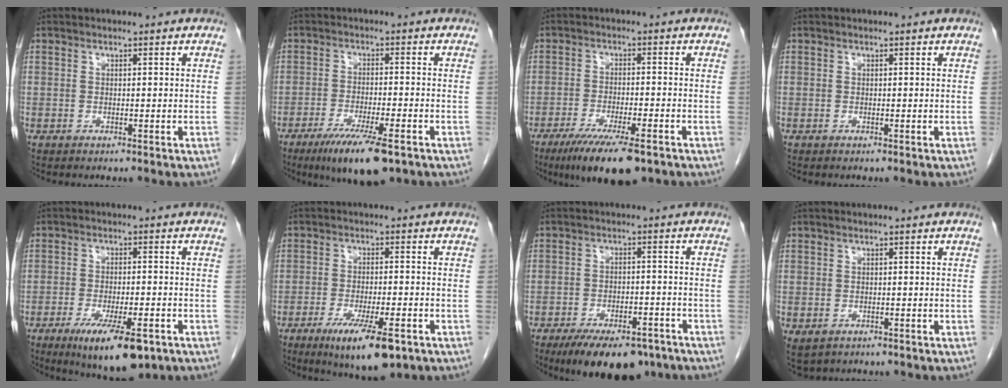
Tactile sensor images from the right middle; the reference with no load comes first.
{"total": 10.2, "force": [-6.6, 1.6, 7.6], "torque": [-0.128, -0.023, -0.104]}
{"total": 11.2, "force": [-7.6, 2.2, 7.9], "torque": [-0.128, -0.023, -0.119]}
{"total": 0.0}
{"total": 11.2, "force": [-6.5, 2.9, 8.7], "torque": [-0.138, -0.020, -0.096]}
{"total": 10.3, "force": [-5.9, 2.1, 8.2], "torque": [-0.134, -0.021, -0.086]}
{"total": 12.8, "force": [-9.5, 5.2, 6.8], "torque": [-0.100, -0.004, -0.140]}
{"total": 3.1, "force": [-1.5, 2.3, 1.4], "torque": [-0.019, -0.004, -0.013]}